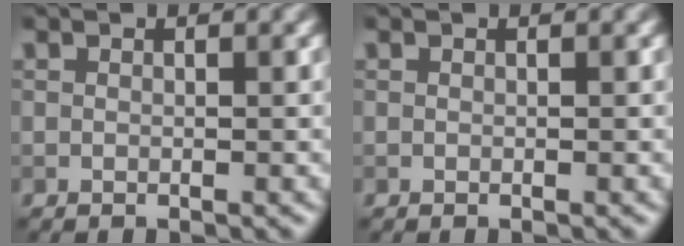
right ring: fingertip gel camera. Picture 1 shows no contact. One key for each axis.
{"total": 0.0}